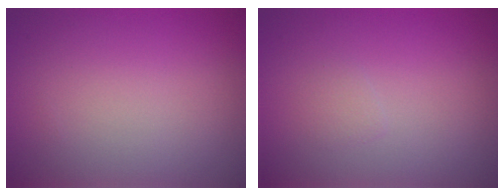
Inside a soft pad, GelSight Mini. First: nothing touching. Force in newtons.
{"total": 0.7, "press": 0.7, "slide": 0.0}